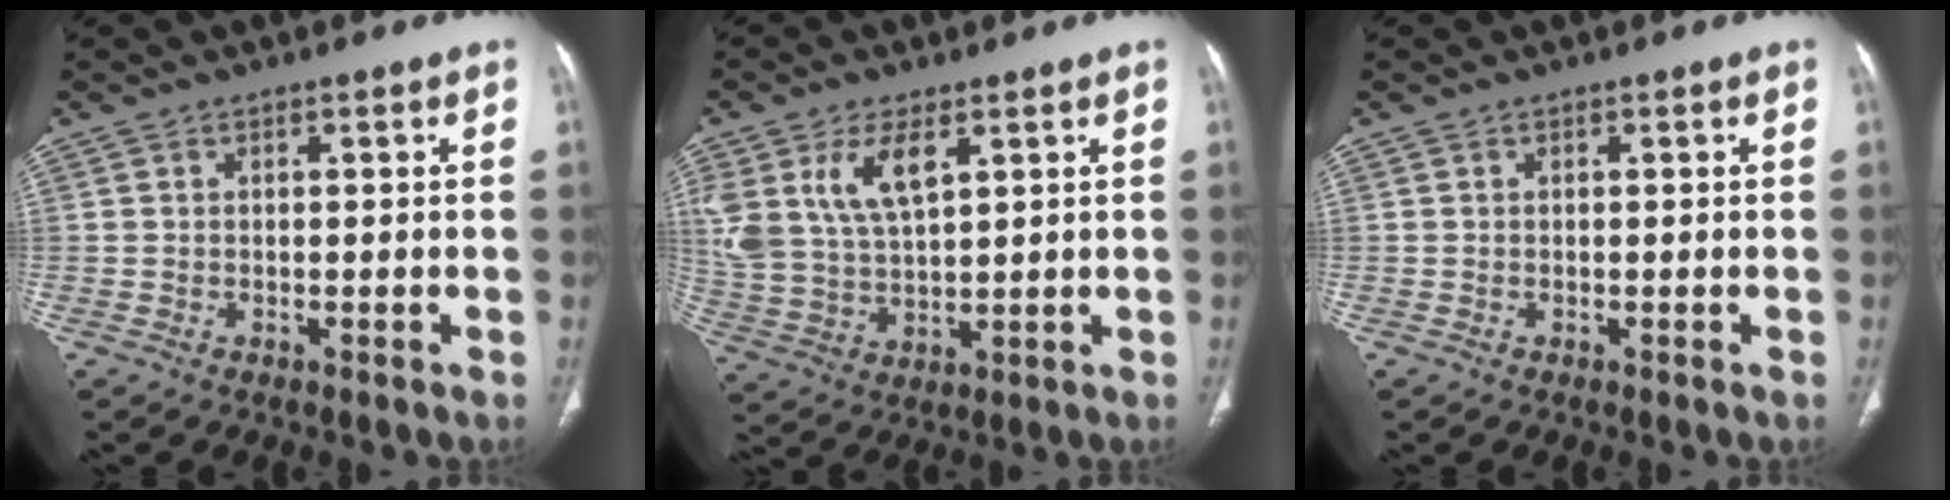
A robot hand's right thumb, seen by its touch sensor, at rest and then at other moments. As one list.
[{"total": 11.8, "force": [5.2, 5.9, 8.8], "torque": [-0.181, -0.014, 0.112]}, {"total": 0.0}]